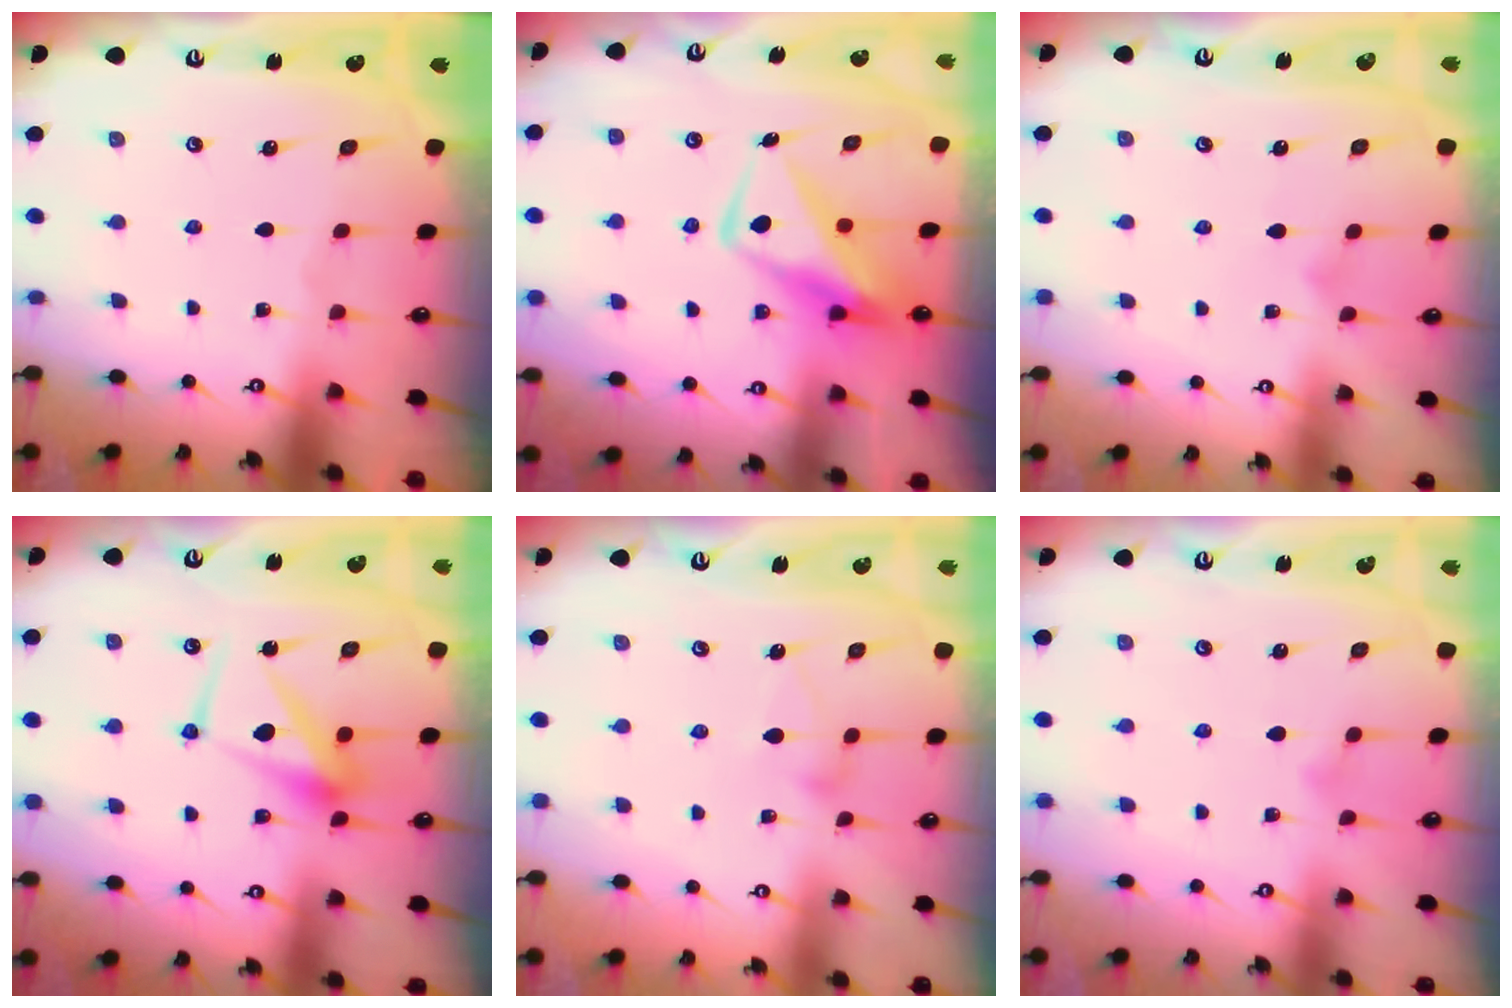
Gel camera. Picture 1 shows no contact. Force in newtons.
{"total": 10.4, "press": 10.4, "slide": 1.1}
{"total": 3.7, "press": 3.7, "slide": 0.3}
{"total": 11.0, "press": 10.9, "slide": 0.7}
{"total": 6.3, "press": 6.3, "slide": 0.3}
{"total": 3.9, "press": 3.9, "slide": 0.2}